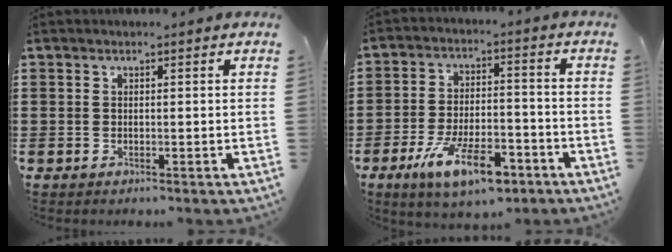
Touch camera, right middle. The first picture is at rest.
{"total": 10.5, "force": [-6.4, 3.5, 7.5], "torque": [-0.146, 0.009, -0.117]}